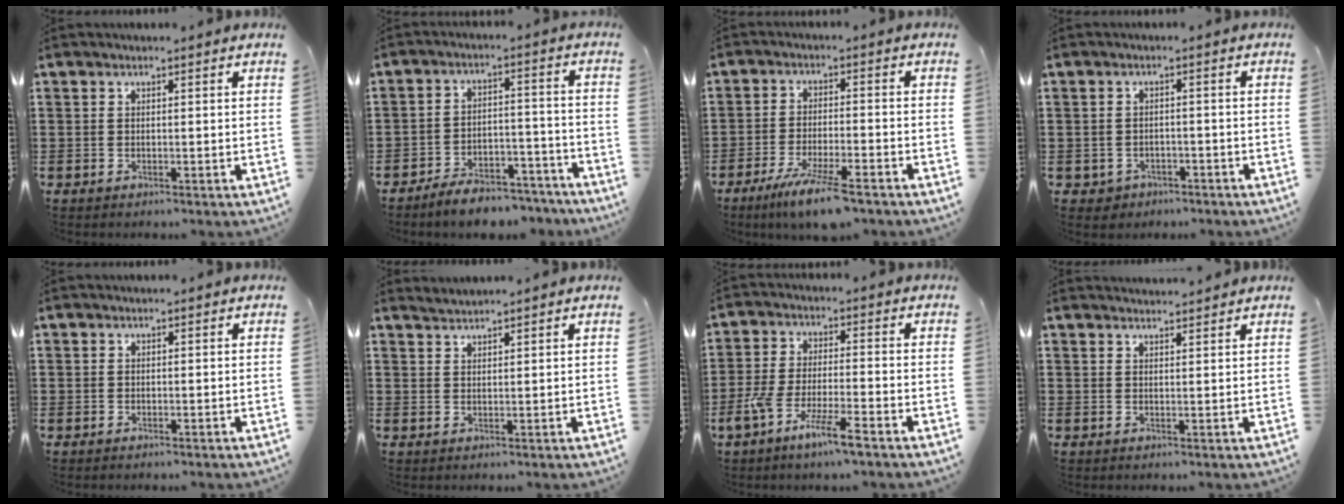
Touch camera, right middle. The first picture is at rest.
{"total": 5.9, "force": [-5.7, 0.8, 1.3], "torque": [-0.016, 0.016, -0.110]}
{"total": 7.1, "force": [-5.3, 0.5, 4.7], "torque": [-0.097, -0.015, -0.098]}
{"total": 1.4, "force": [-1.2, 0.8, -0.1], "torque": [-0.005, 0.002, -0.028]}
{"total": 0.0}
{"total": 1.3, "force": [1.3, -0.1, -0.2], "torque": [0.000, 0.001, 0.026]}
{"total": 7.2, "force": [-5.0, 0.6, 5.1], "torque": [-0.114, -0.014, -0.097]}
{"total": 1.7, "force": [1.7, 0.0, 0.0], "torque": [-0.005, 0.002, 0.032]}